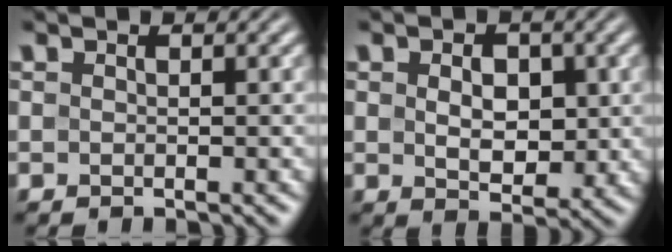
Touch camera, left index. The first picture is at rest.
{"total": 3.7, "force": [0.3, 2.5, 2.7], "torque": [-0.048, -0.006, 0.004]}